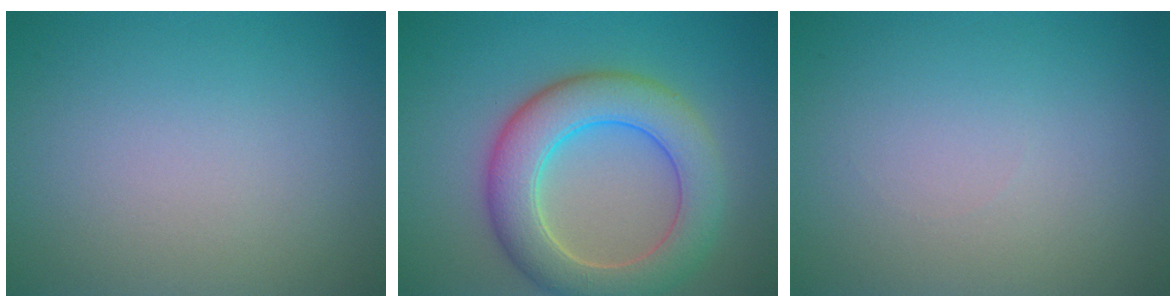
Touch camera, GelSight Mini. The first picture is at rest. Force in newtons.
{"total": 7.4, "press": 7.3, "slide": 0.3}
{"total": 0.0}